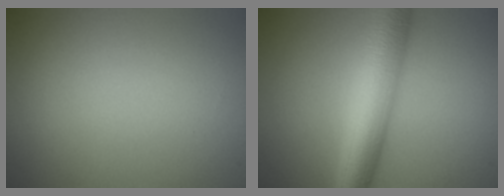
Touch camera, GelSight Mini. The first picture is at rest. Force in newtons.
{"total": 7.0, "press": 7.0, "slide": 0.1}